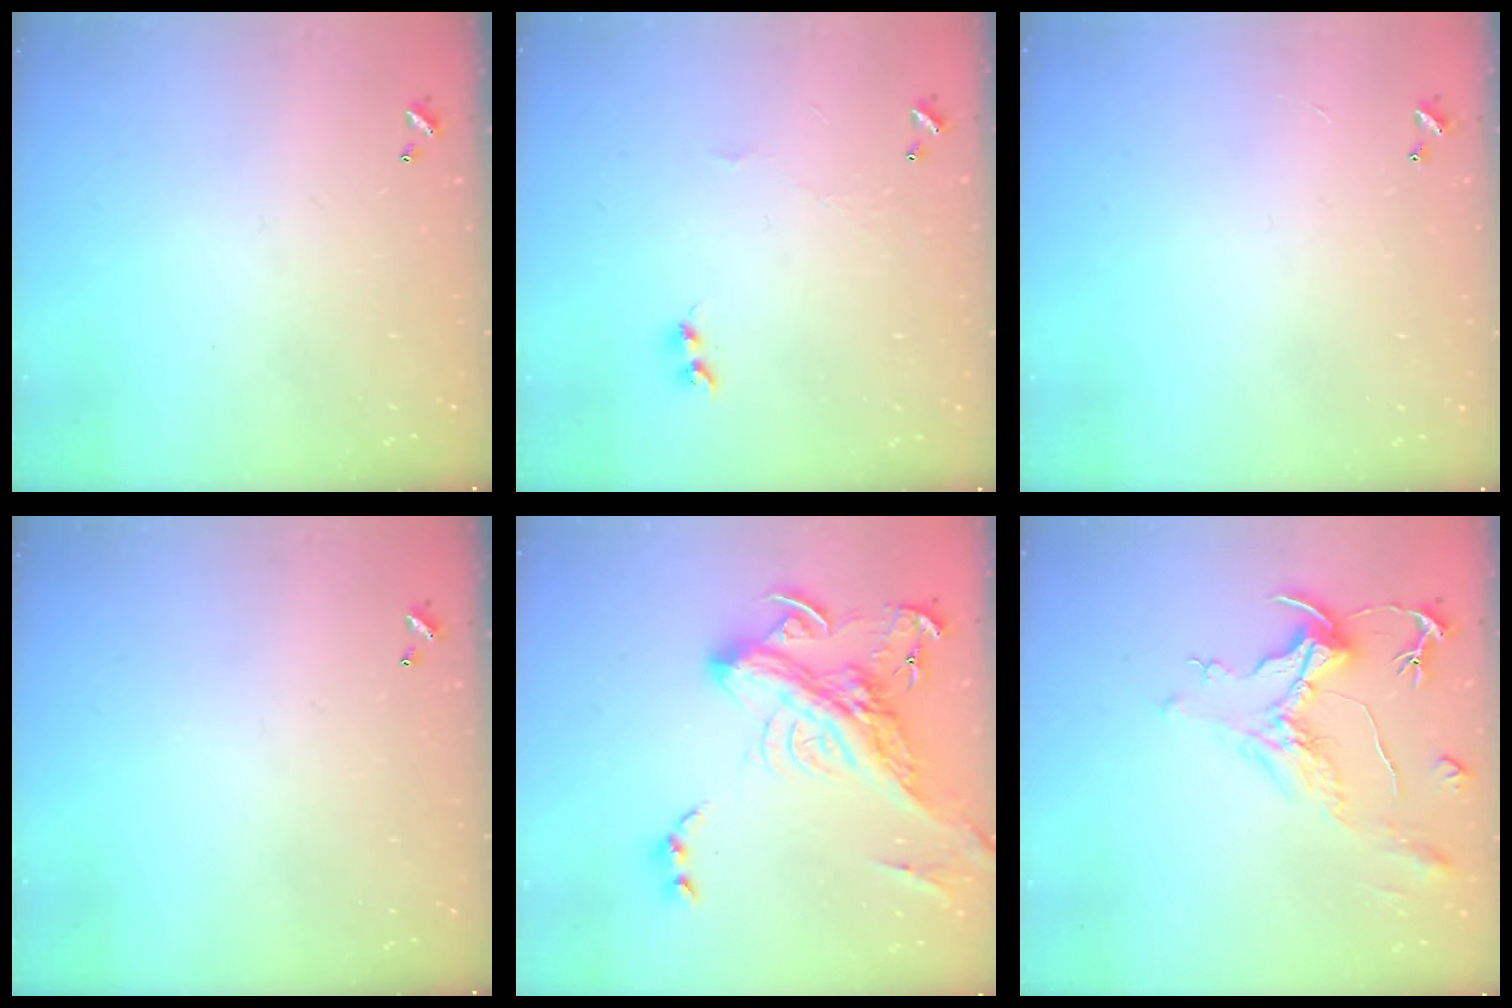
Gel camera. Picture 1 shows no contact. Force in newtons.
{"total": 3.2, "press": 3.2, "slide": 0.6}
{"total": 1.3, "press": 1.2, "slide": 0.5}
{"total": 0.0}
{"total": 12.4, "press": 12.2, "slide": 2.4}
{"total": 2.1, "press": 1.7, "slide": 1.3}